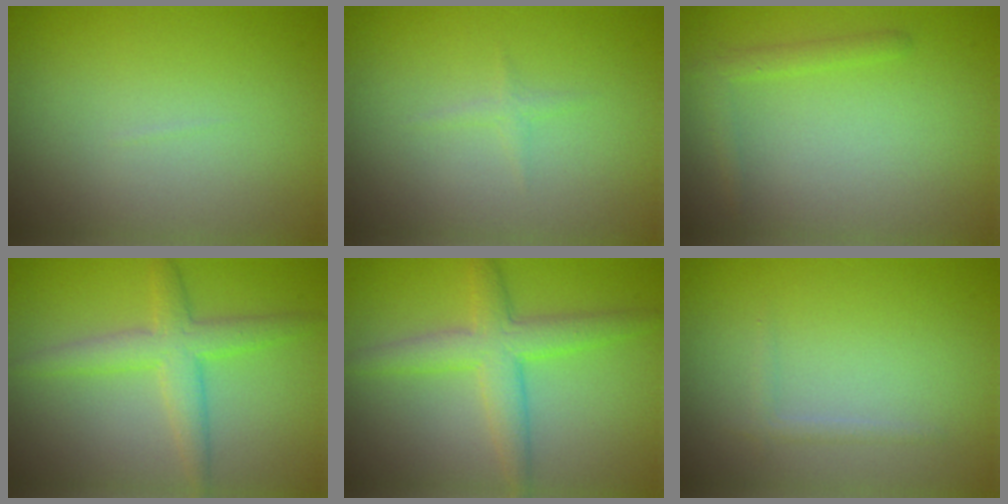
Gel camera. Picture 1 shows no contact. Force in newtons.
{"total": 0.8, "press": 0.8, "slide": 0.1}
{"total": 1.5, "press": 1.5, "slide": 0.1}
{"total": 3.8, "press": 3.8, "slide": 0.2}
{"total": 4.4, "press": 4.4, "slide": 0.2}
{"total": 0.9, "press": 0.9, "slide": 0.0}